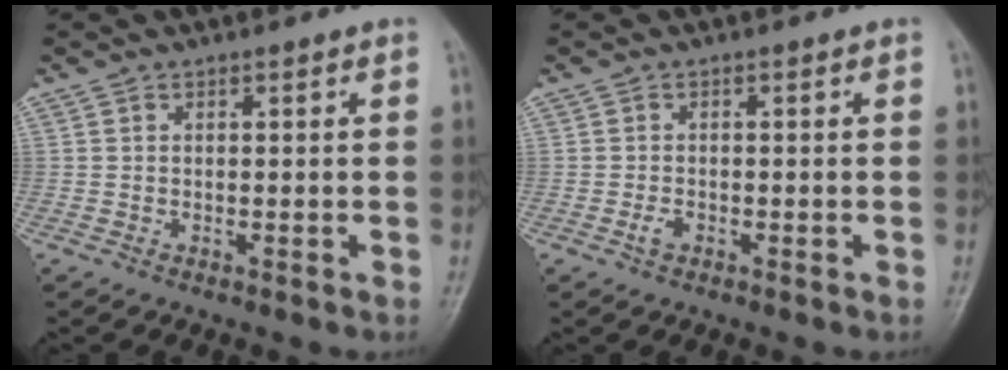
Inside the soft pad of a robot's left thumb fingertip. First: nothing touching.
{"total": 1.5, "force": [-0.7, 0.9, 0.9], "torque": [-0.021, 0.003, -0.016]}